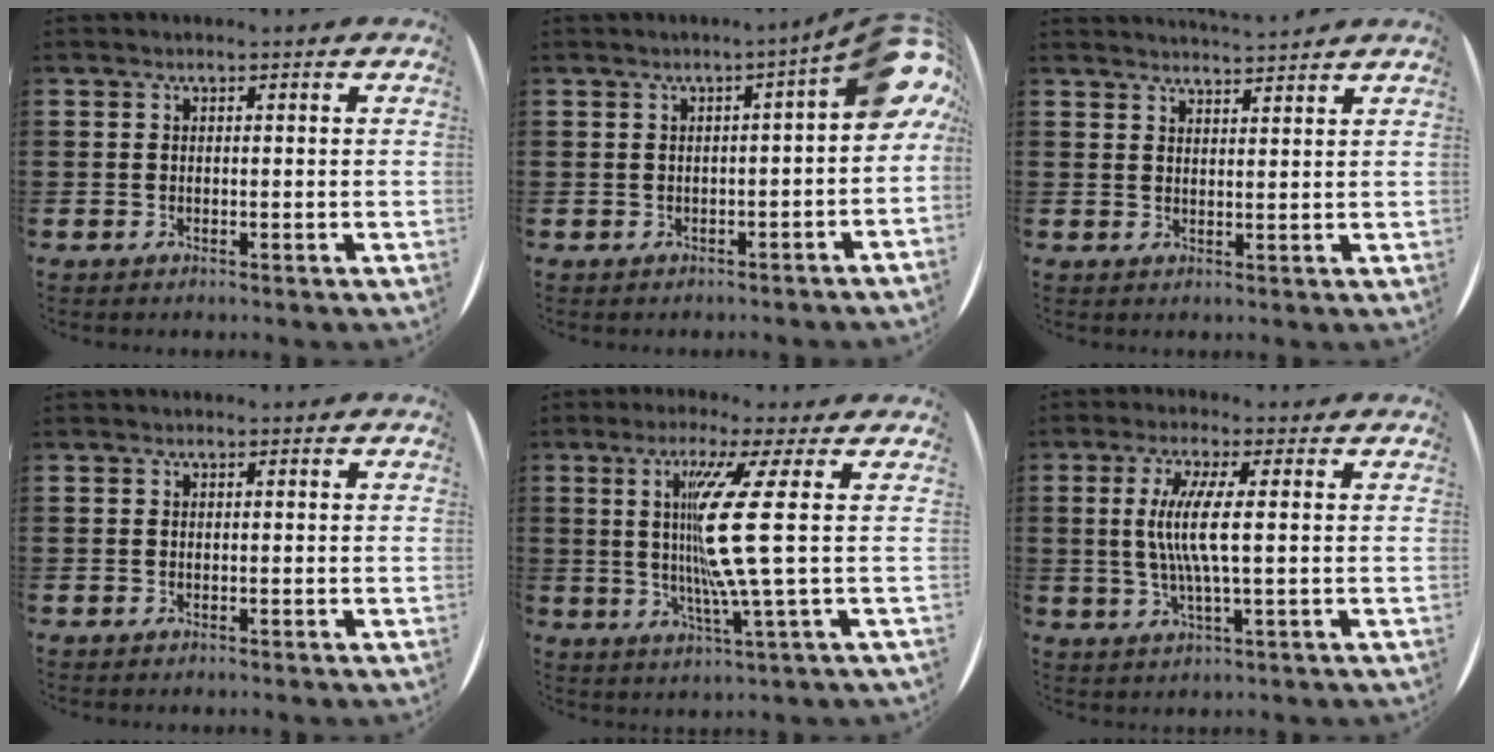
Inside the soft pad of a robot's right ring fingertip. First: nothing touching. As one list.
[{"total": 5.4, "force": [1.7, 1.3, 4.9], "torque": [-0.066, -0.013, 0.020]}, {"total": 2.4, "force": [2.3, -0.6, -0.4], "torque": [0.004, -0.013, 0.044]}, {"total": 0.0}, {"total": 11.8, "force": [2.1, -1.1, 11.5], "torque": [-0.242, -0.014, 0.016]}, {"total": 6.7, "force": [0.8, 1.6, 6.5], "torque": [-0.137, 0.000, 0.008]}]